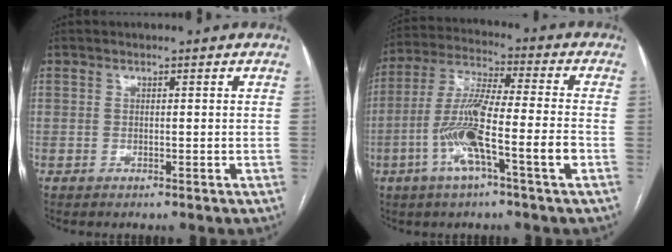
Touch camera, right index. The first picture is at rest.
{"total": 12.9, "force": [-4.4, 0.5, 12.1], "torque": [-0.238, 0.004, -0.086]}